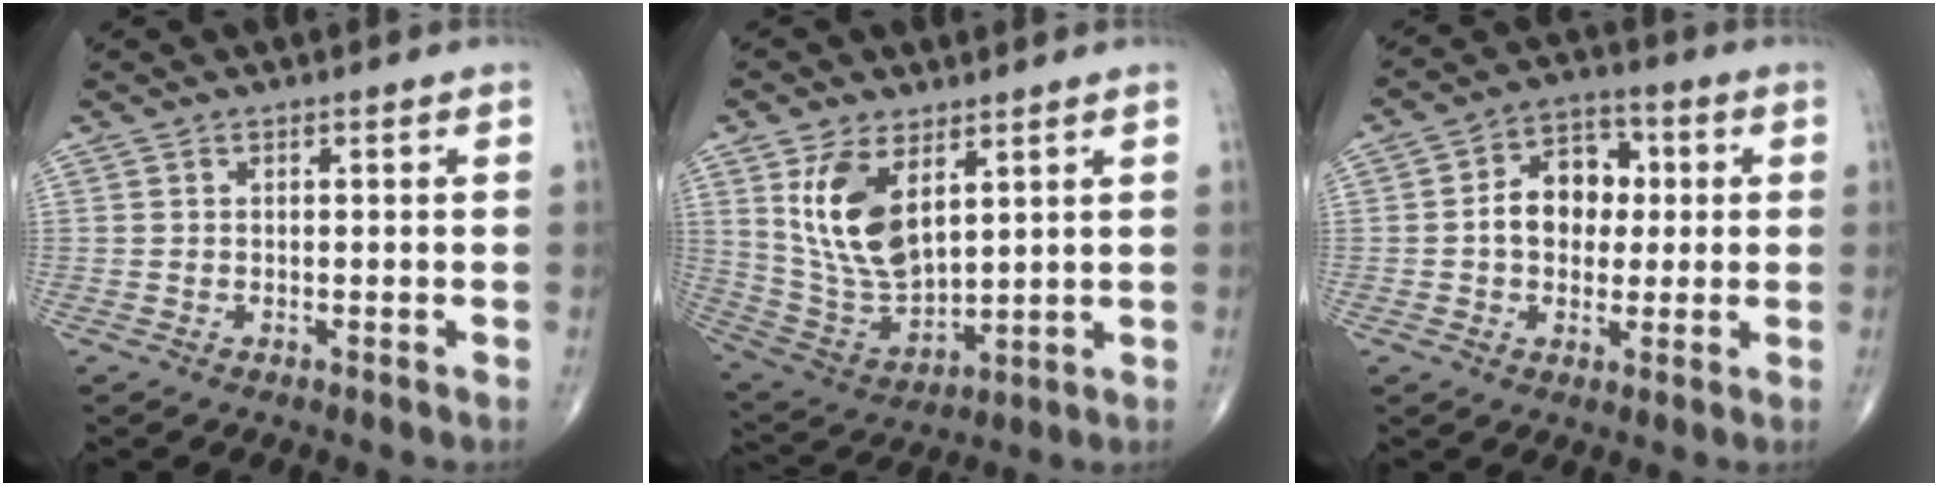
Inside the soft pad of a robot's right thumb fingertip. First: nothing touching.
{"total": 12.7, "force": [4.8, 6.7, 9.6], "torque": [-0.175, -0.025, 0.111]}
{"total": 10.2, "force": [0.5, 7.7, 6.7], "torque": [-0.071, 0.023, 0.001]}